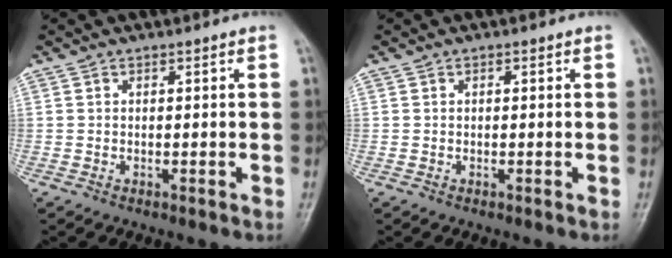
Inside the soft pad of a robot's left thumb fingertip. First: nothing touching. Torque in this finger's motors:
{"motor_torque": [0.00, 0.00, -0.11, 0.07, 0.00]}